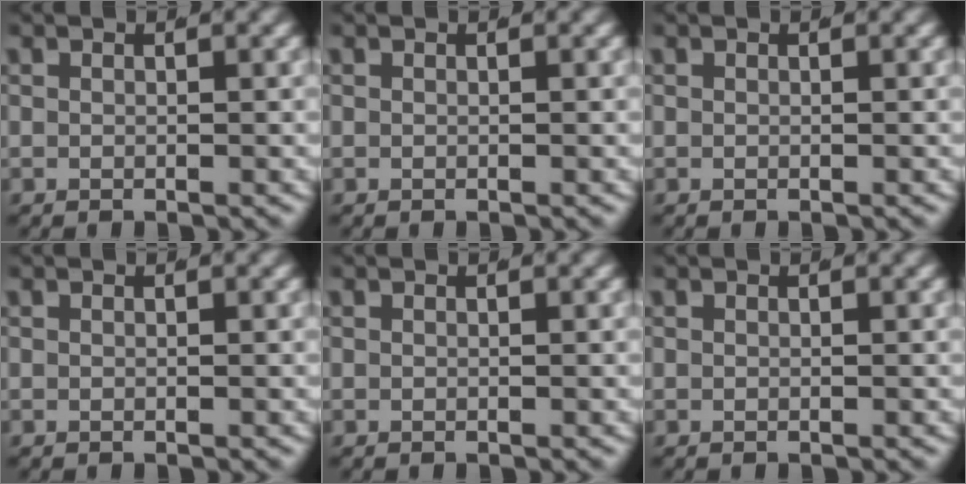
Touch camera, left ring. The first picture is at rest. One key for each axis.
{"total": 0.0}
{"total": 0.0}
{"total": 0.0}
{"total": 0.0}
{"total": 0.0}